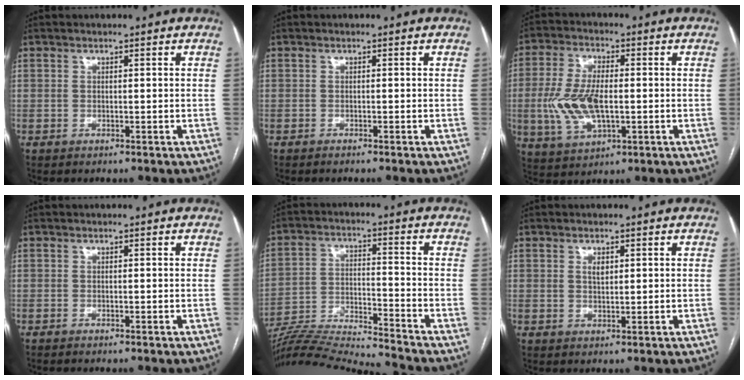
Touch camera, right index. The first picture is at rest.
{"total": 1.3, "force": [-1.1, -0.1, 0.6], "torque": [-0.007, 0.000, -0.013]}
{"total": 10.5, "force": [-1.3, 4.5, 9.4], "torque": [-0.209, 0.003, -0.018]}
{"total": 0.9, "force": [-0.8, -0.1, 0.3], "torque": [-0.002, 0.000, -0.012]}
{"total": 15.5, "force": [-14.9, -2.3, 3.9], "torque": [-0.066, 0.004, -0.256]}
{"total": 1.7, "force": [0.6, 0.8, 1.3], "torque": [-0.023, 0.000, 0.013]}